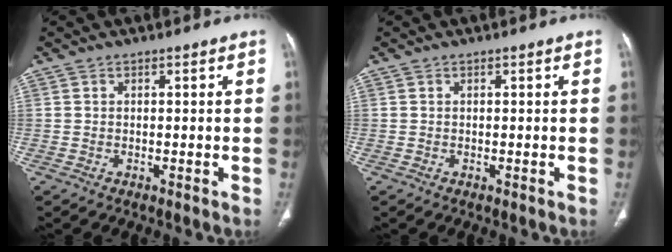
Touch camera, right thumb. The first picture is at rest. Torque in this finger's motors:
{"motor_torque": [0.05, 0.17, -0.25, -0.13, 0.04]}